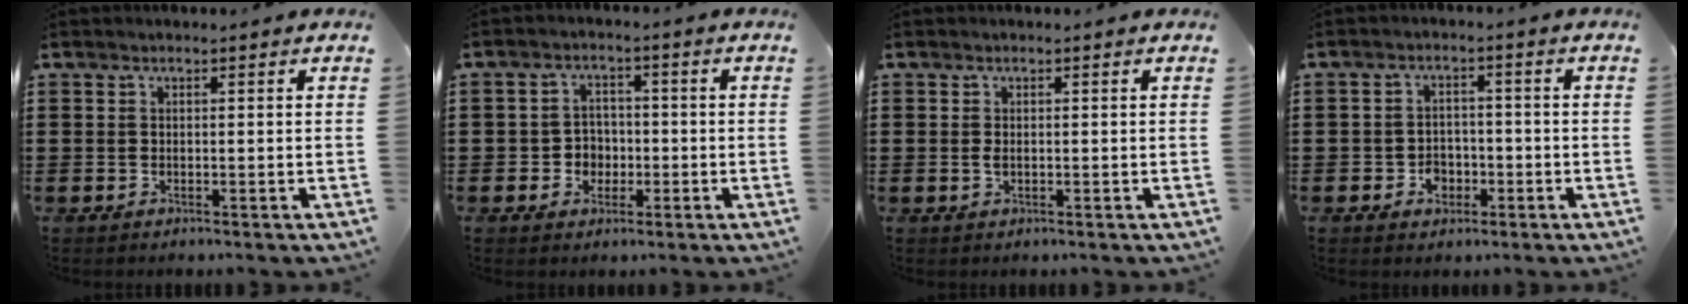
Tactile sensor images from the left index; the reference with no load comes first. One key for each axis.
{"total": 3.4, "fx": -1.1, "fy": 3.1, "fz": 1.0, "tx": -0.031, "ty": 0.005, "tz": -0.025}
{"total": 1.0, "fx": 0.0, "fy": 0.4, "fz": 0.9, "tx": -0.018, "ty": 0.001, "tz": 0.000}
{"total": 3.6, "fx": -1.8, "fy": 2.7, "fz": 1.5, "tx": -0.032, "ty": 0.007, "tz": -0.038}